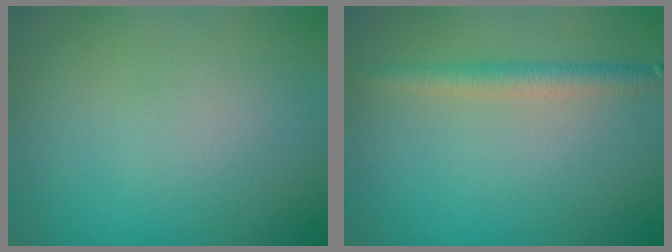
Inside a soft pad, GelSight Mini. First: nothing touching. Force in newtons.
{"total": 2.2, "press": 2.2, "slide": 0.1}